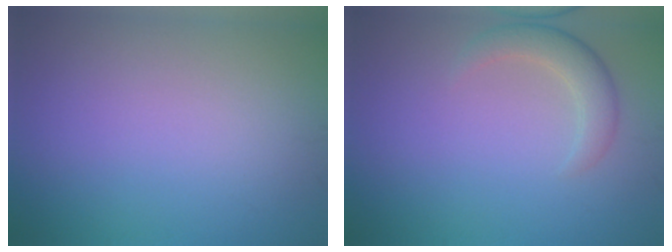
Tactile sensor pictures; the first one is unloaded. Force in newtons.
{"total": 2.8, "press": 2.8, "slide": 0.0}